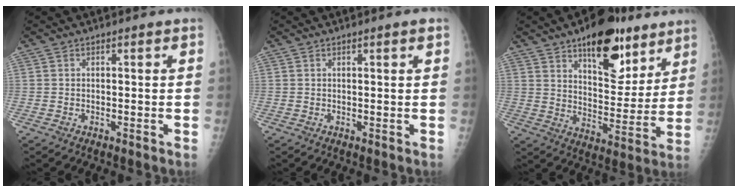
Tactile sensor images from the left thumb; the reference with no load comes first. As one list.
[{"total": 1.2, "force": [0.6, 0.1, 1.0], "torque": [-0.016, 0.000, 0.008]}, {"total": 17.9, "force": [11.0, 8.4, 11.4], "torque": [-0.107, -0.063, 0.167]}]